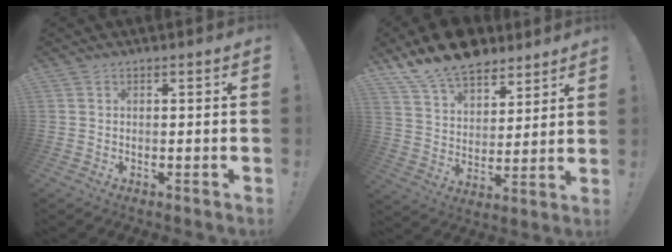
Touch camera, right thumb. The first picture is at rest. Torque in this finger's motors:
{"motor_torque": [0.22, 0.41, 0.37, 0.29, 0.17]}